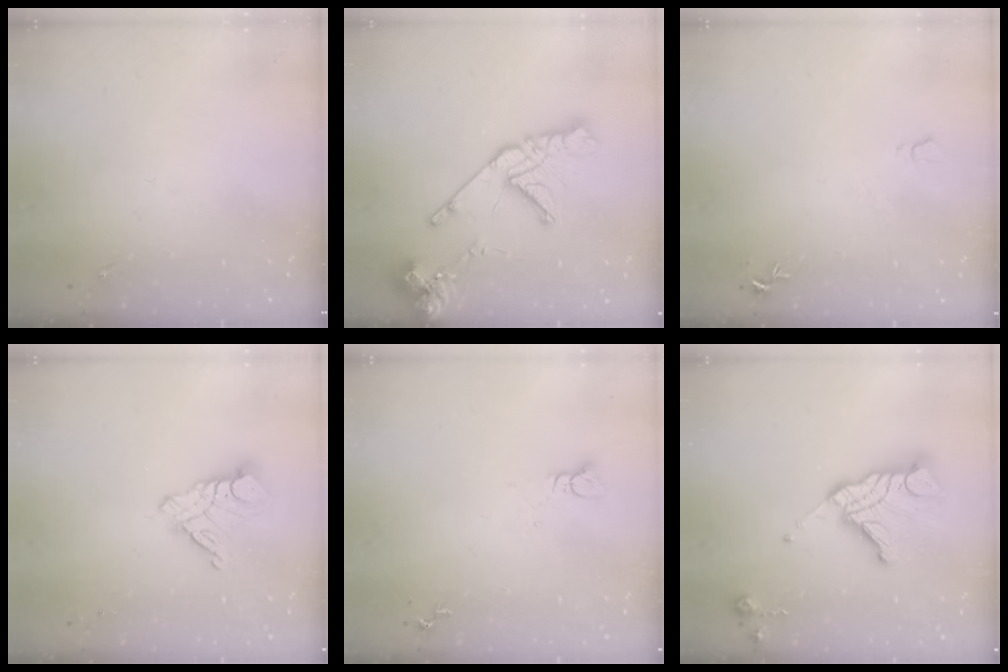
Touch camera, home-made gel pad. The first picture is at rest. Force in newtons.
{"total": 16.1, "press": 16.0, "slide": 2.0}
{"total": 4.9, "press": 4.9, "slide": 0.6}
{"total": 9.7, "press": 9.7, "slide": 1.1}
{"total": 2.8, "press": 2.8, "slide": 0.1}
{"total": 18.0, "press": 17.9, "slide": 1.7}